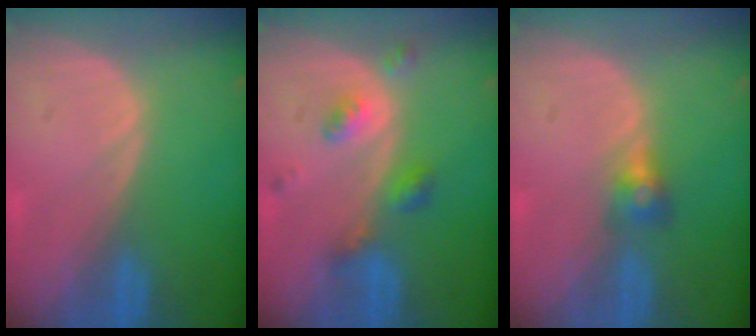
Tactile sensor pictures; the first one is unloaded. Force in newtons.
{"total": 5.3, "press": 4.5, "slide": 2.6}
{"total": 2.7, "press": 2.5, "slide": 0.9}